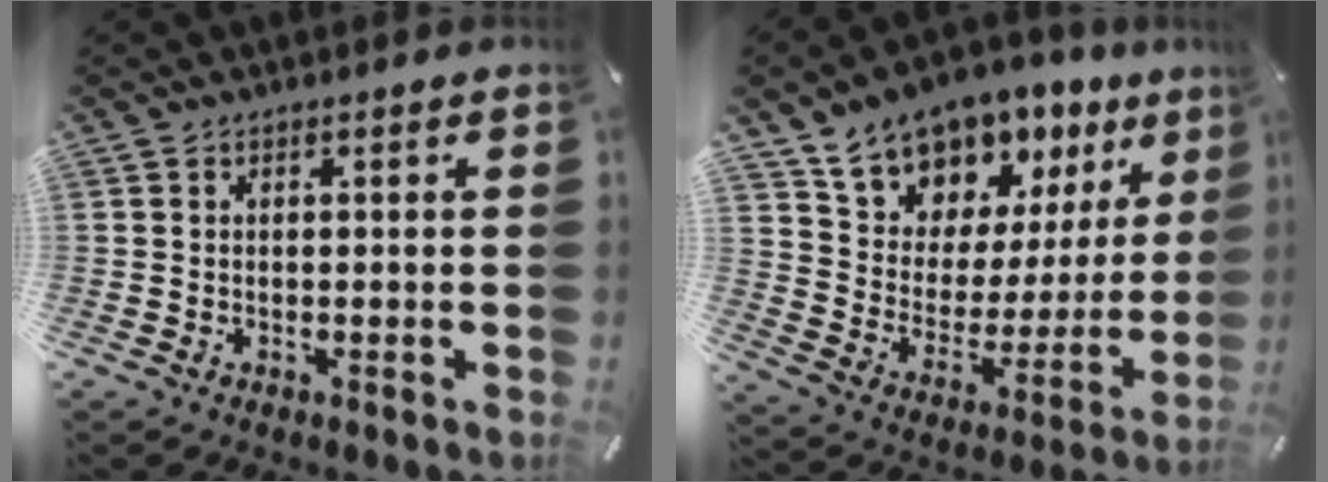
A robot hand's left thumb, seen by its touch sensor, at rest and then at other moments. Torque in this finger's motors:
{"motor_torque": [3.01, 2.00, 1.62, -1.15, 0.50]}